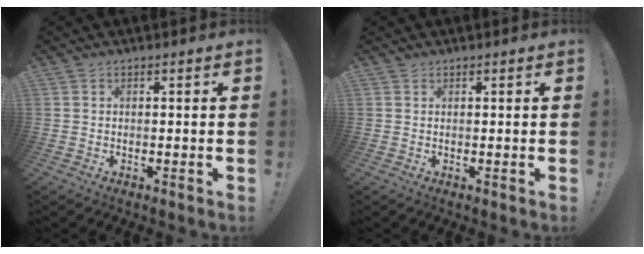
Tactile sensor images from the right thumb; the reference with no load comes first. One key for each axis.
{"total": 0.5, "fx": 0.5, "fy": 0.2, "fz": 0.0, "tx": 0.001, "ty": -0.001, "tz": 0.010}